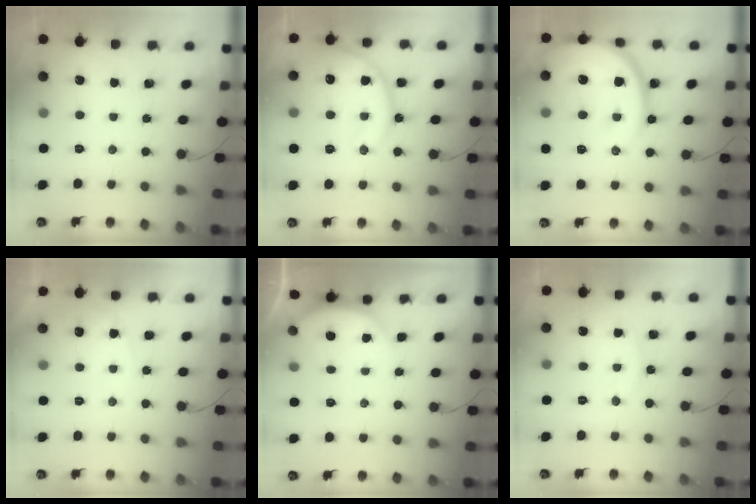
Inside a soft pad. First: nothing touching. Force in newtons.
{"total": 14.3, "press": 14.2, "slide": 1.6}
{"total": 16.7, "press": 16.7, "slide": 1.3}
{"total": 4.2, "press": 4.2, "slide": 0.3}
{"total": 3.6, "press": 3.1, "slide": 1.8}
{"total": 5.5, "press": 5.4, "slide": 0.6}